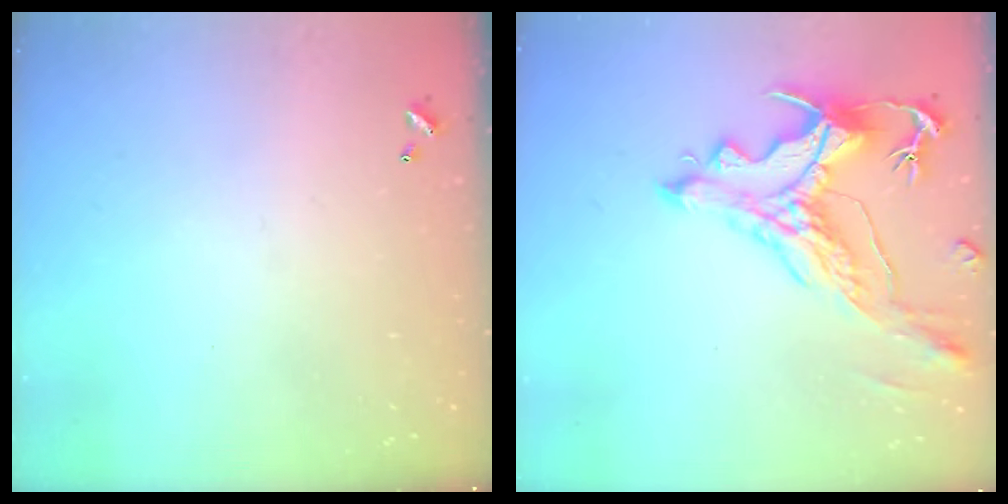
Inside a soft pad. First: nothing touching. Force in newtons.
{"total": 2.9, "press": 2.6, "slide": 1.5}